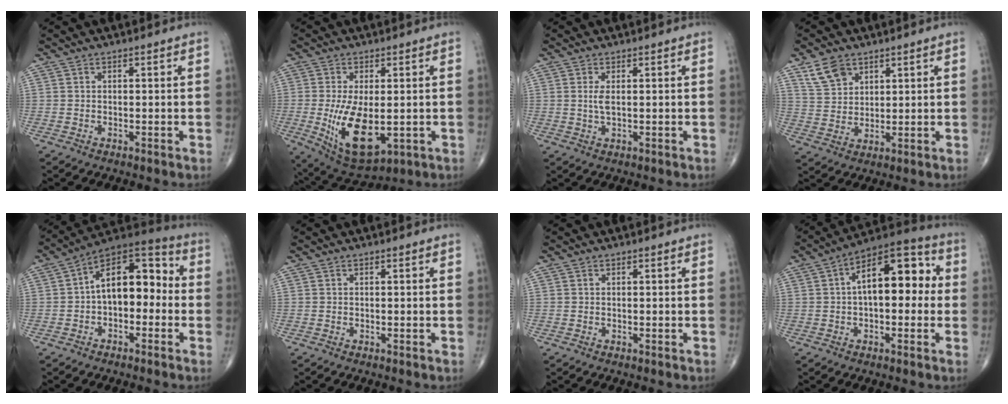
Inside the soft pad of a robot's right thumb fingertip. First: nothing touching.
{"total": 13.1, "force": [-2.0, 6.4, 11.2], "torque": [-0.192, -0.022, -0.014]}
{"total": 2.3, "force": [0.4, 0.8, 2.1], "torque": [-0.048, -0.003, 0.014]}
{"total": 6.6, "force": [4.1, 4.2, 2.9], "torque": [-0.040, -0.018, 0.086]}
{"total": 14.1, "force": [-0.3, 8.3, 11.5], "torque": [-0.139, 0.048, -0.023]}
{"total": 0.0}
{"total": 0.0}
{"total": 15.0, "force": [1.7, 7.5, 12.9], "torque": [-0.171, 0.042, 0.015]}